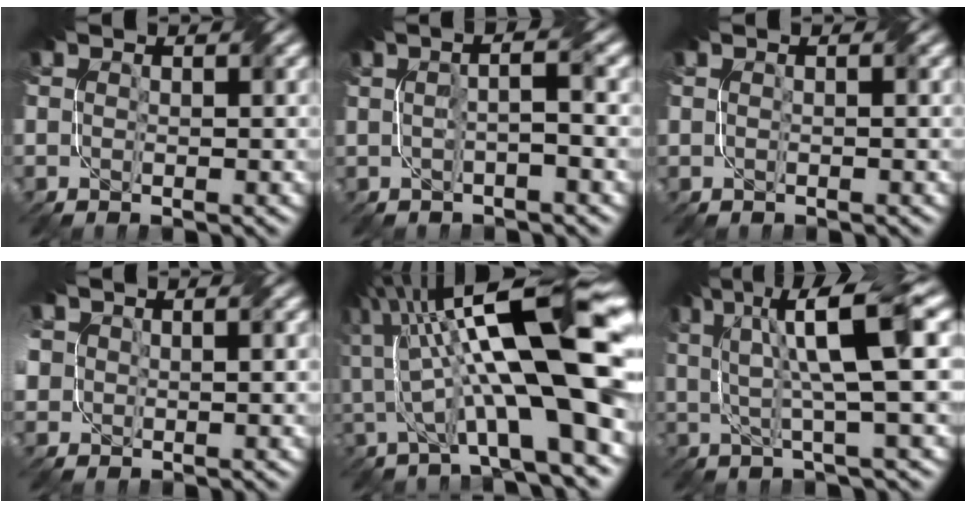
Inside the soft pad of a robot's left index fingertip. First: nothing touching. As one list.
[{"total": 2.7, "force": [0.4, 0.6, 2.6], "torque": [-0.029, 0.011, -0.004]}, {"total": 0.0}, {"total": 4.2, "force": [1.2, 3.4, 2.3], "torque": [-0.049, 0.024, 0.015]}, {"total": 12.8, "force": [1.3, 2.9, 12.4], "torque": [-0.194, 0.027, 0.022]}, {"total": 7.4, "force": [2.5, 1.2, 6.9], "torque": [-0.112, 0.015, 0.038]}]